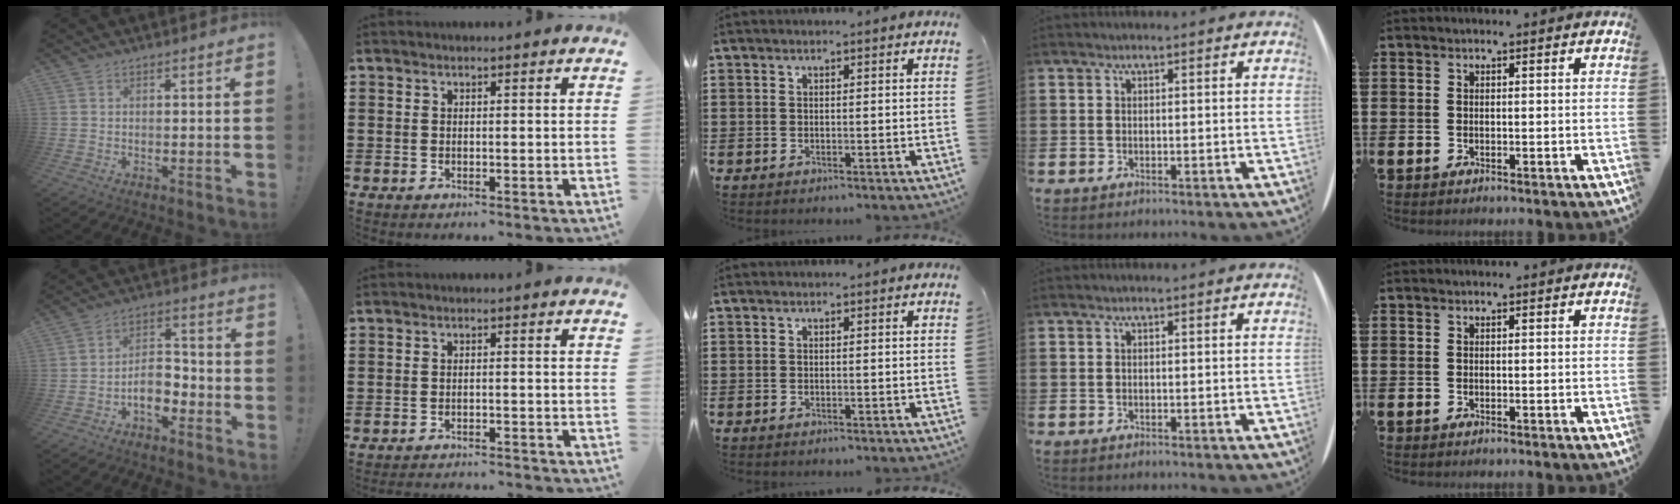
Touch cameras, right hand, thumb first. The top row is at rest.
{"thumb": {"total": 8.1, "force": [-4.2, 5.2, 4.6], "torque": [-0.070, 0.024, -0.069]}, "index": {"total": 2.0, "force": [-2.0, -0.2, 0.2], "torque": [-0.007, 0.000, -0.042]}}